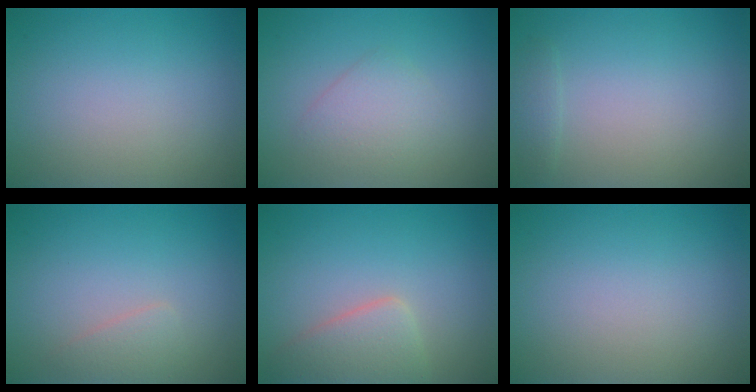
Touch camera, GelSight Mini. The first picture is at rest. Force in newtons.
{"total": 2.2, "press": 2.2, "slide": 0.1}
{"total": 1.0, "press": 1.0, "slide": 0.1}
{"total": 1.3, "press": 1.3, "slide": 0.1}
{"total": 3.2, "press": 3.2, "slide": 0.3}
{"total": 0.0}